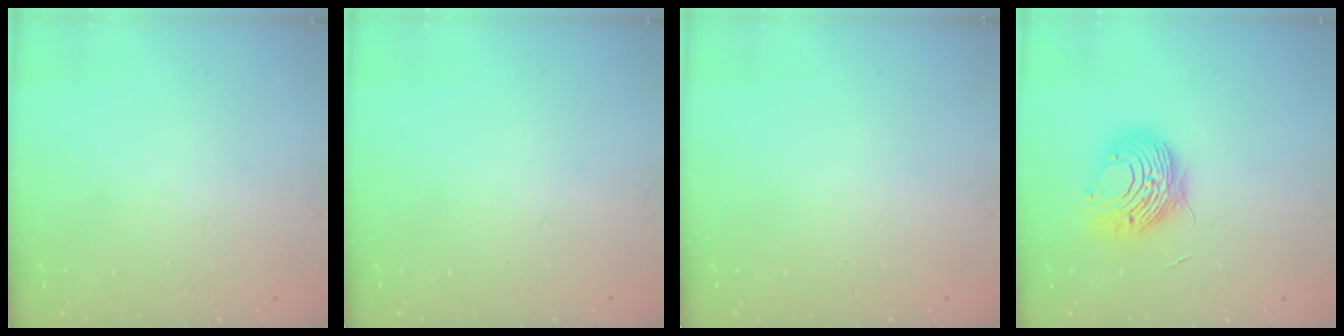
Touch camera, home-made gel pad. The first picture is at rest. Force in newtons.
{"total": 0.0}
{"total": 0.0}
{"total": 11.0, "press": 10.9, "slide": 1.1}